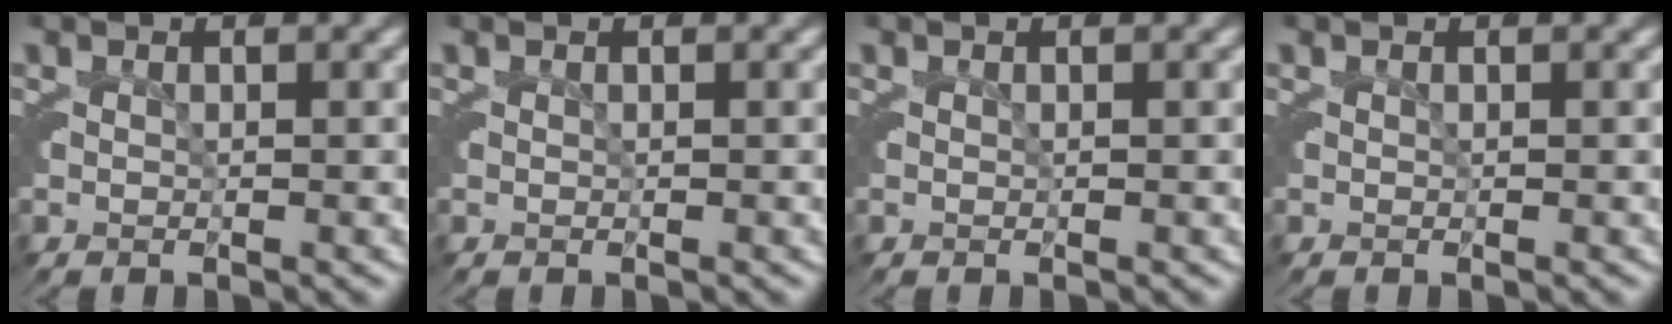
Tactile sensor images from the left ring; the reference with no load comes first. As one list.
[{"total": 0.0}, {"total": 0.0}, {"total": 0.0}]